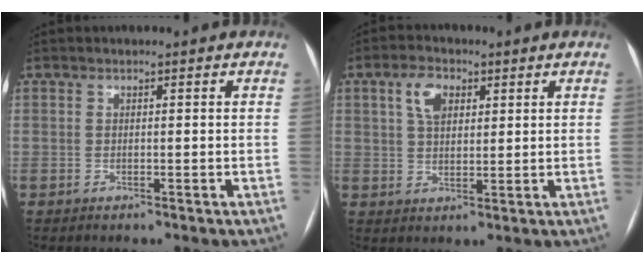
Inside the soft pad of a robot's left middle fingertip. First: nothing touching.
{"total": 5.2, "force": [2.2, 3.1, 3.6], "torque": [-0.072, 0.015, 0.041]}